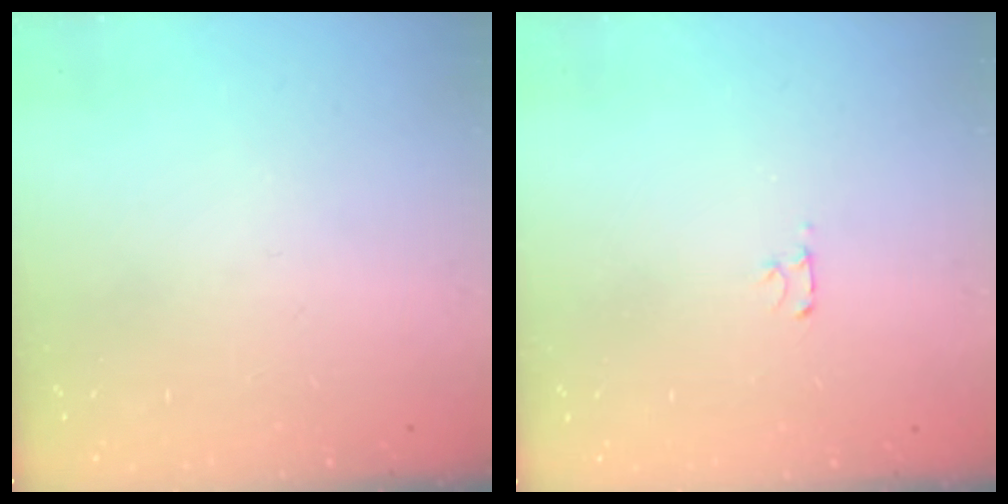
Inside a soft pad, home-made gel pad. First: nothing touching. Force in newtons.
{"total": 2.5, "press": 2.4, "slide": 0.3}